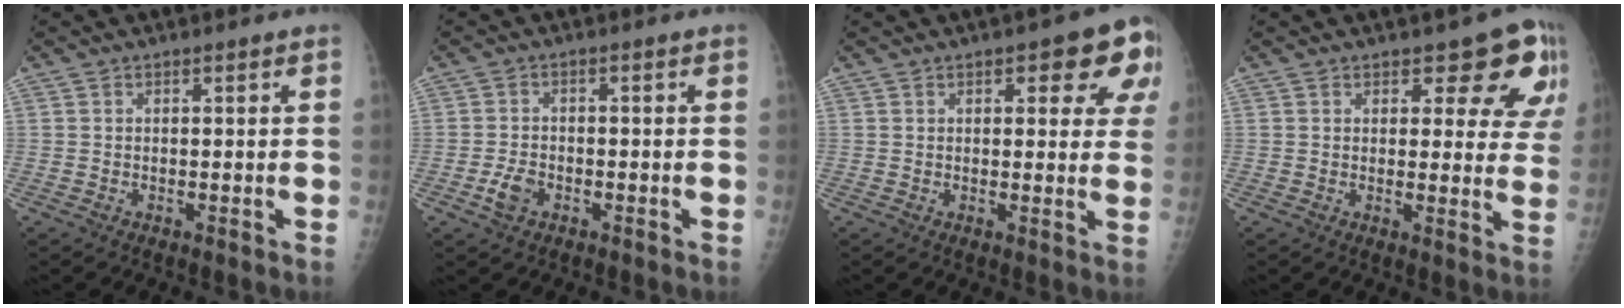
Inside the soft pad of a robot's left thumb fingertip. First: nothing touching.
{"total": 3.5, "force": [-1.8, 2.2, 2.0], "torque": [-0.039, 0.009, -0.031]}
{"total": 10.3, "force": [4.4, 4.1, 8.4], "torque": [-0.059, -0.009, 0.043]}
{"total": 9.7, "force": [6.0, 4.6, 6.2], "torque": [-0.026, -0.035, 0.065]}